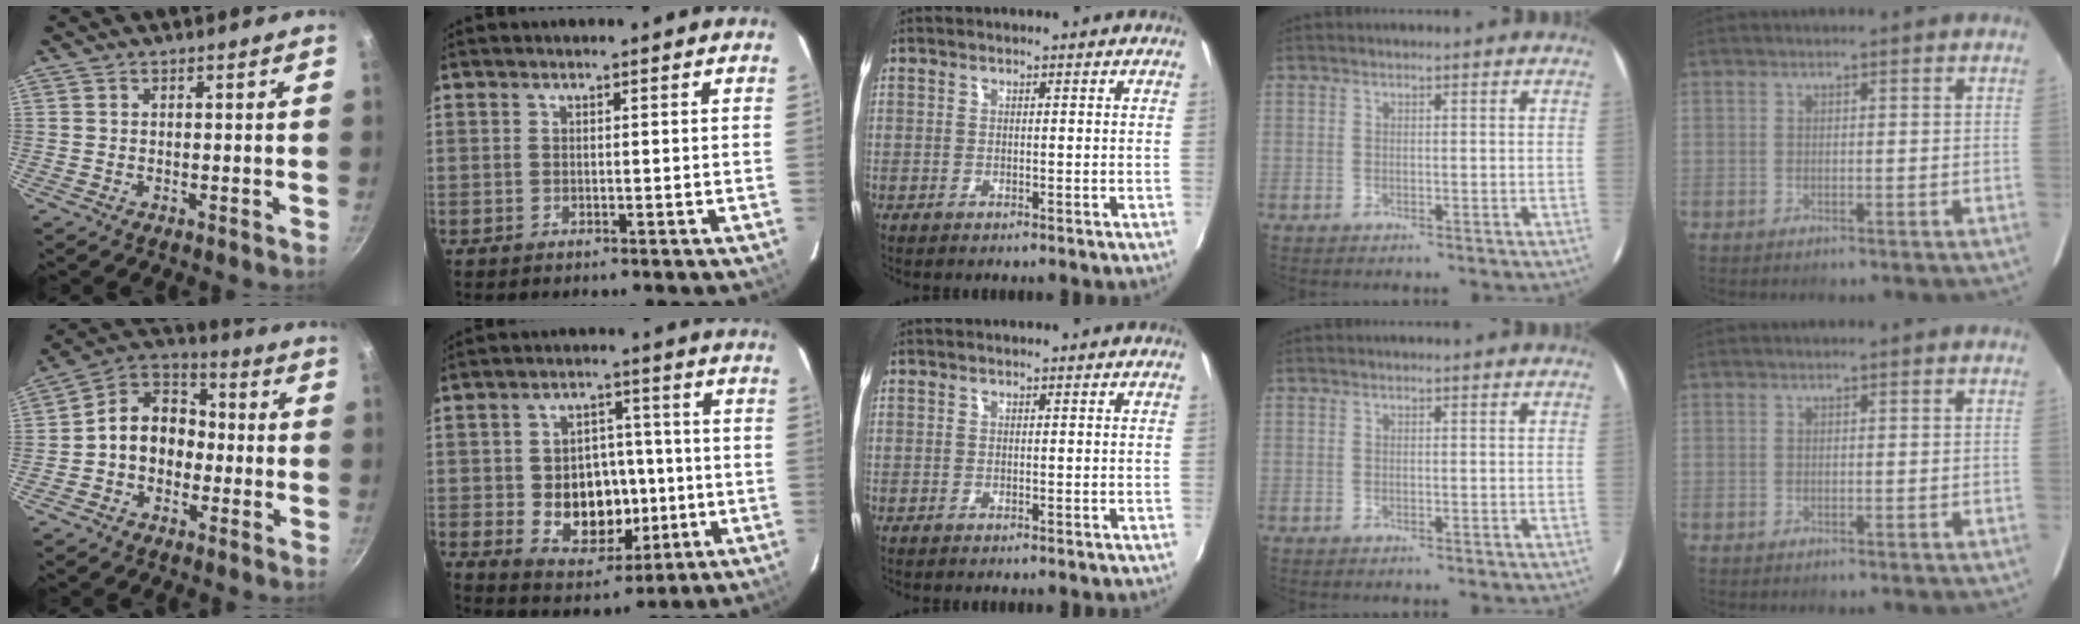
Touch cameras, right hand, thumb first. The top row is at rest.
{"thumb": {"total": 10.7, "force": [-1.9, 8.4, 6.3], "torque": [-0.062, 0.046, -0.054]}, "index": {"total": 11.8, "force": [-1.9, 9.1, 7.3], "torque": [-0.148, 0.010, -0.005]}}